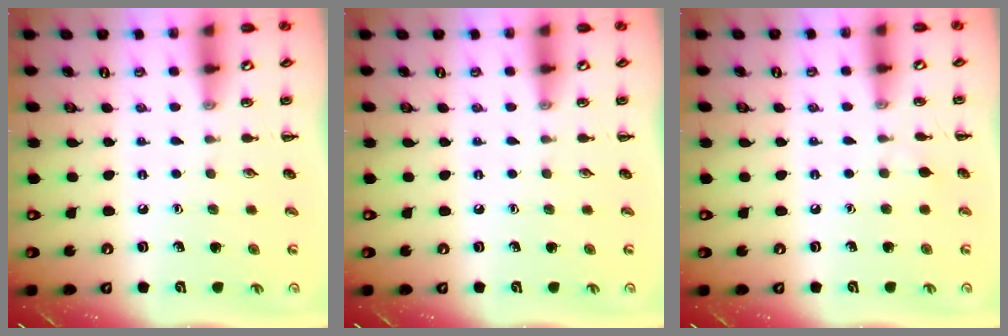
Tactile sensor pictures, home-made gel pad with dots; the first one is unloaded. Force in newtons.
{"total": 0.0}
{"total": 3.0, "press": 2.7, "slide": 1.2}